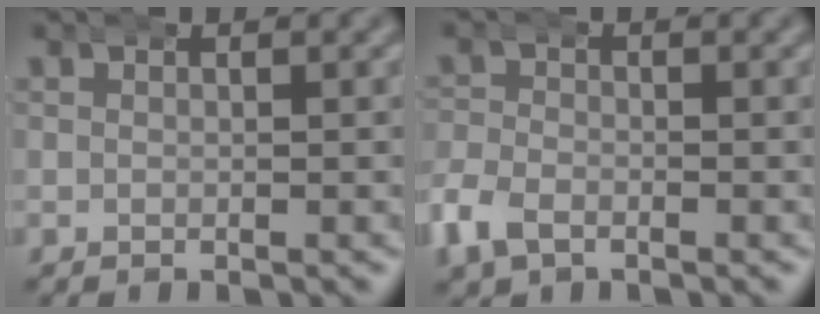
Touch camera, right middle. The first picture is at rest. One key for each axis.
{"total": 3.1, "fx": -1.6, "fy": 2.2, "fz": 1.5, "tx": -0.047, "ty": -0.007, "tz": -0.028}